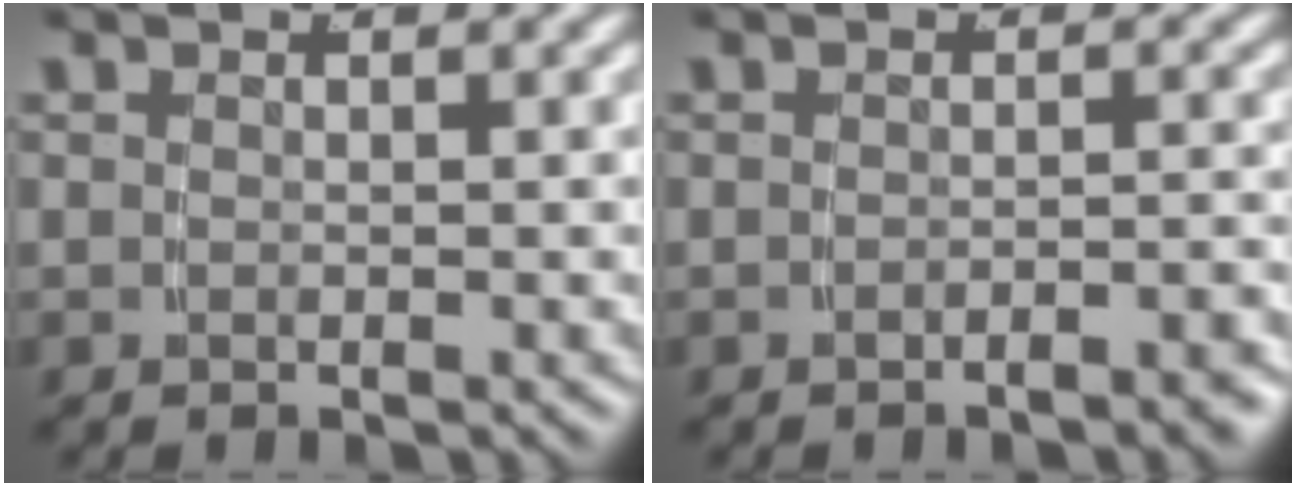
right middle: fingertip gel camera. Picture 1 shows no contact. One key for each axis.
{"total": 2.0, "fx": -1.9, "fy": -0.1, "fz": 0.7, "tx": -0.005, "ty": 0.007, "tz": -0.034}